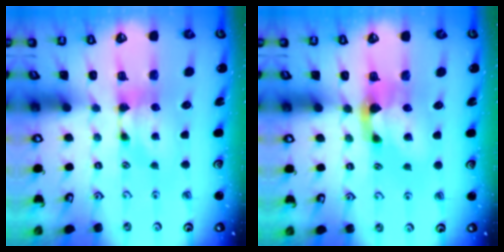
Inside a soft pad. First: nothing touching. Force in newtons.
{"total": 2.9, "press": 2.6, "slide": 1.5}